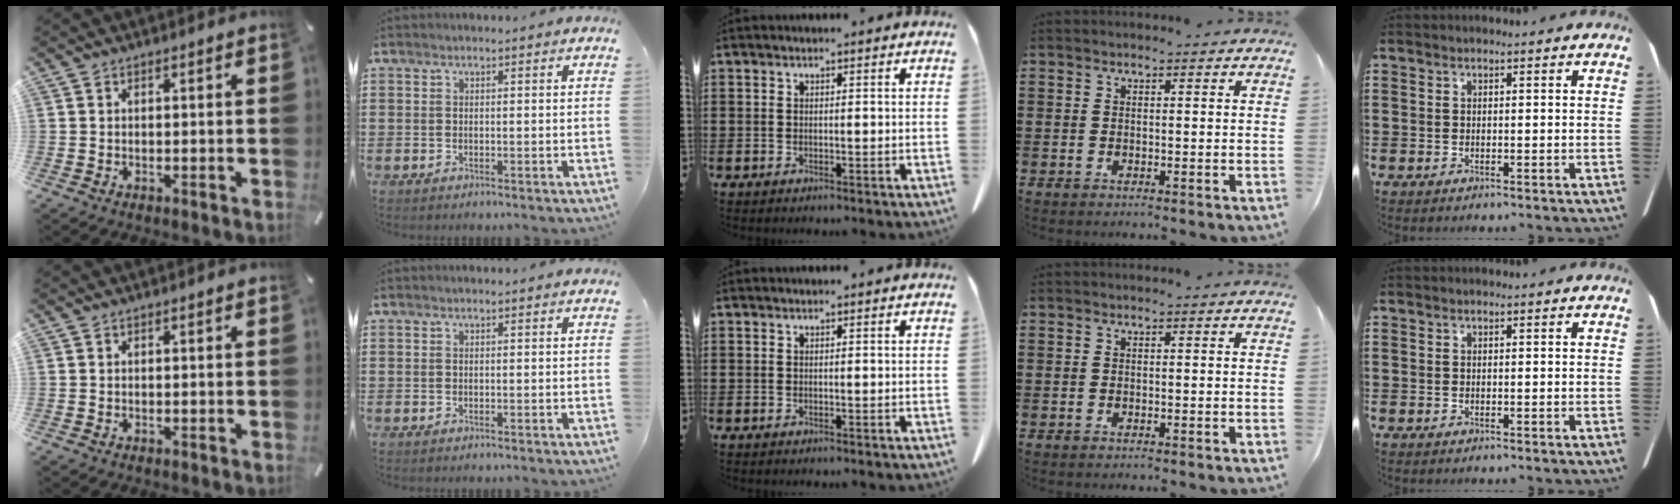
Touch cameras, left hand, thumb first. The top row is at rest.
{}